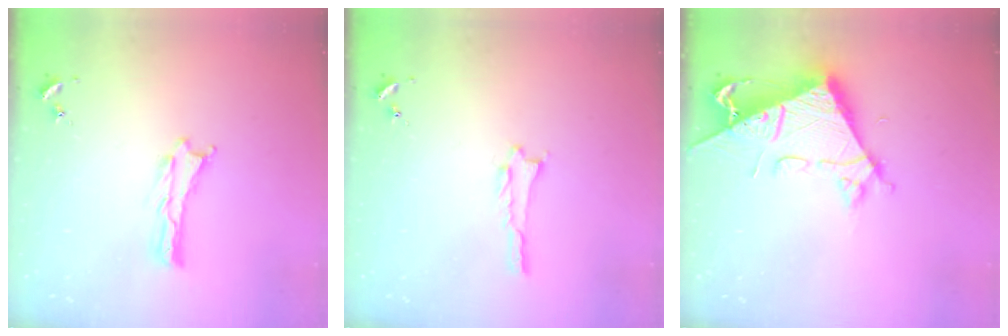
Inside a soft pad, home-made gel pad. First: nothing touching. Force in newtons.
{"total": 0.0}
{"total": 8.4, "press": 8.3, "slide": 0.8}